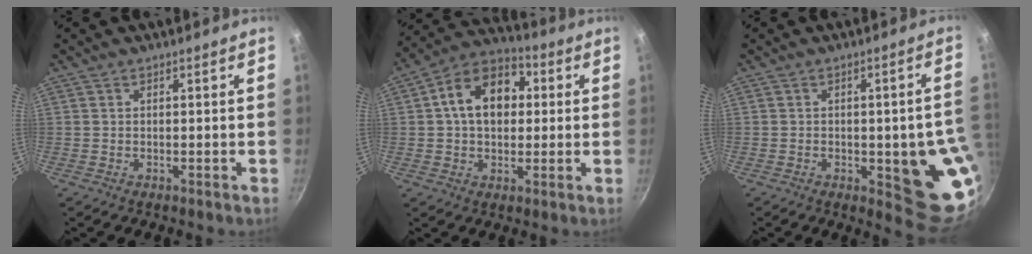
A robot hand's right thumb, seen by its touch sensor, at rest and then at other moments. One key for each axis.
{"total": 13.8, "fx": 2.2, "fy": 9.8, "fz": 9.5, "tx": -0.113, "ty": 0.024, "tz": 0.016}
{"total": 13.0, "fx": -2.2, "fy": 4.1, "fz": 12.2, "tx": -0.091, "ty": -0.004, "tz": -0.023}